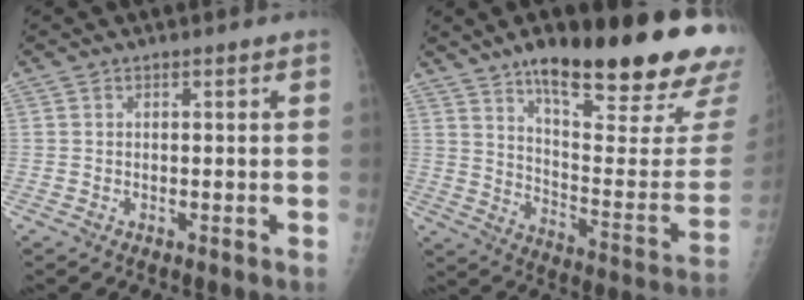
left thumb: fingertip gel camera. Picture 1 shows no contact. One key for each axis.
{"total": 29.1, "fx": 19.1, "fy": 7.0, "fz": 20.8, "tx": -0.254, "ty": -0.079, "tz": 0.282}